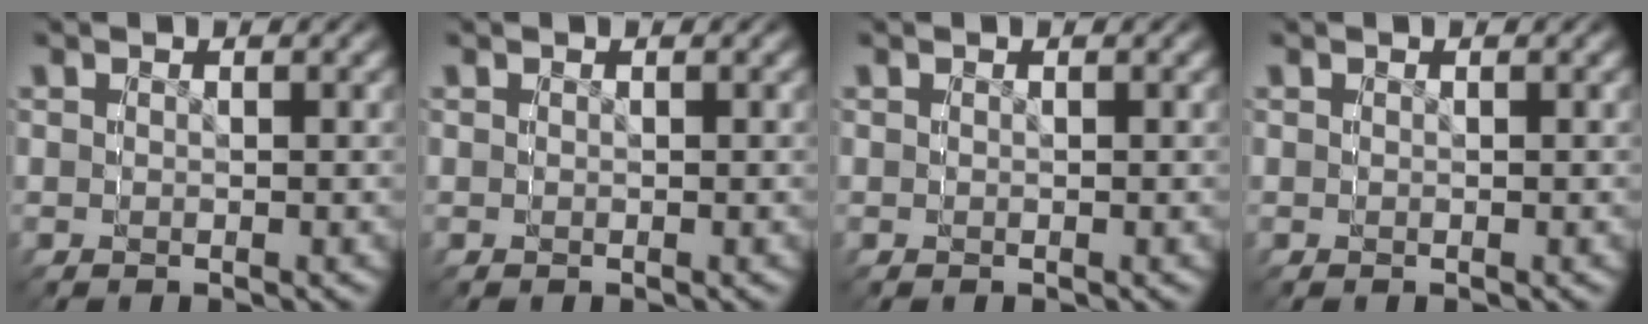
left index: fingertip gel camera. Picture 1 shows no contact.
{"total": 0.0}
{"total": 0.0}
{"total": 0.0}